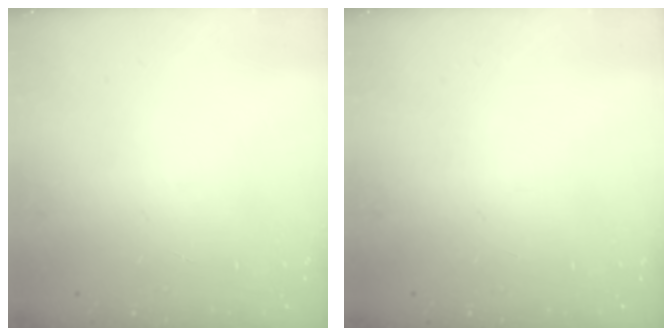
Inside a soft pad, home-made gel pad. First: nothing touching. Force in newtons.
{"total": 0.0}